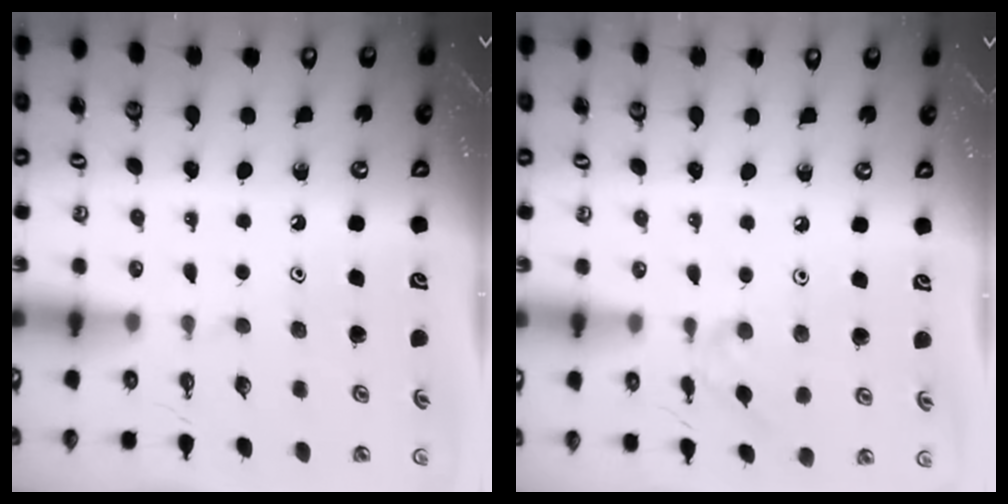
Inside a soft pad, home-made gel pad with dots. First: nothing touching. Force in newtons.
{"total": 4.0, "press": 4.0, "slide": 0.8}